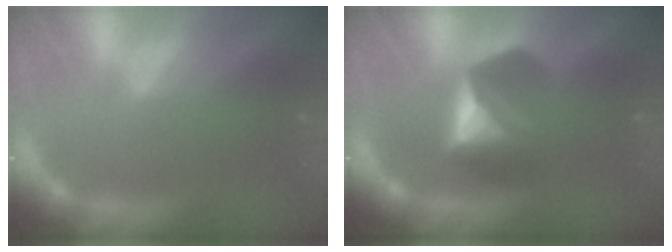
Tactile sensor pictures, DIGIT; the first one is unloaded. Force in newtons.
{"total": 5.4}